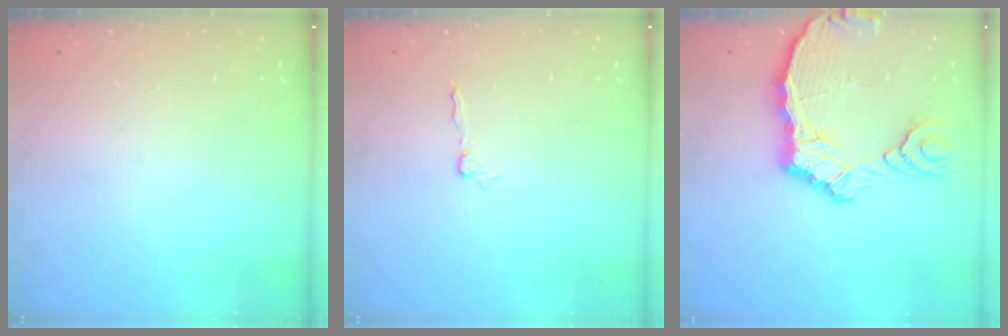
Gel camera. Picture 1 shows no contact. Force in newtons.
{"total": 4.3, "press": 4.3, "slide": 0.3}
{"total": 10.7, "press": 10.7, "slide": 1.4}